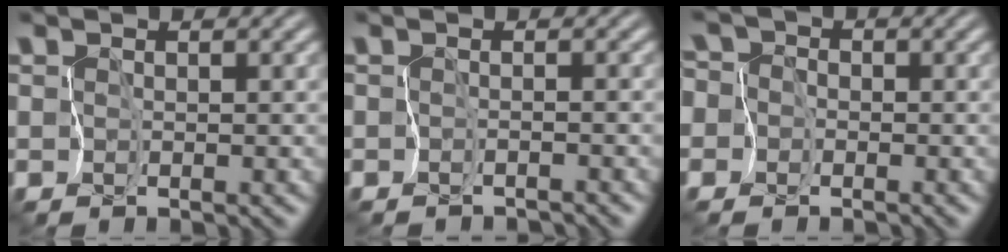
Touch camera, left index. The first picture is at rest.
{"total": 1.4, "force": [-1.4, 0.0, 0.0], "torque": [0.005, -0.006, -0.025]}
{"total": 5.7, "force": [-1.9, 5.1, 1.5], "torque": [-0.057, 0.012, -0.081]}